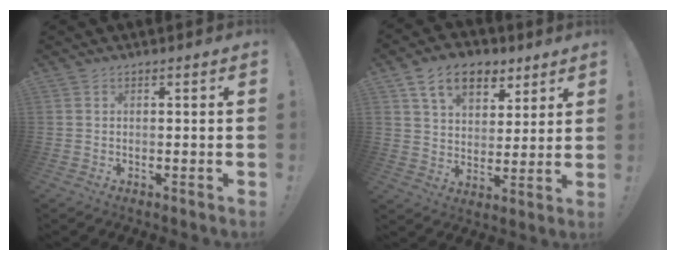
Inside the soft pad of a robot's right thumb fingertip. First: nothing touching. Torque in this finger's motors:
{"motor_torque": [0.73, 0.75, 0.15, 0.13, 0.03]}